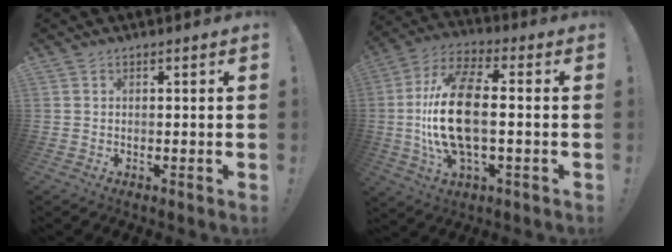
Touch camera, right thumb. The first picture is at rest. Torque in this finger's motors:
{"motor_torque": [2.23, 2.78, 0.36, 0.02, 0.20]}